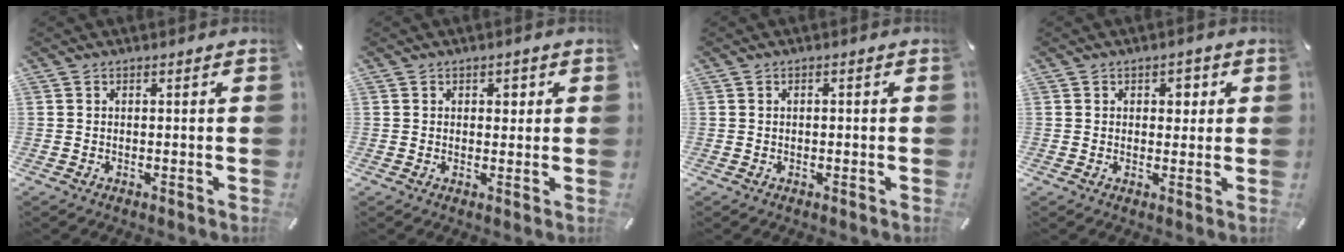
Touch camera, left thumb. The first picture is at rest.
{"total": 1.9, "force": [0.6, 1.6, 0.8], "torque": [0.005, -0.003, 0.001]}
{"total": 0.7, "force": [-0.1, 0.4, 0.6], "torque": [-0.010, 0.002, -0.003]}
{"total": 2.7, "force": [0.8, 2.1, 1.4], "torque": [-0.008, -0.002, 0.004]}